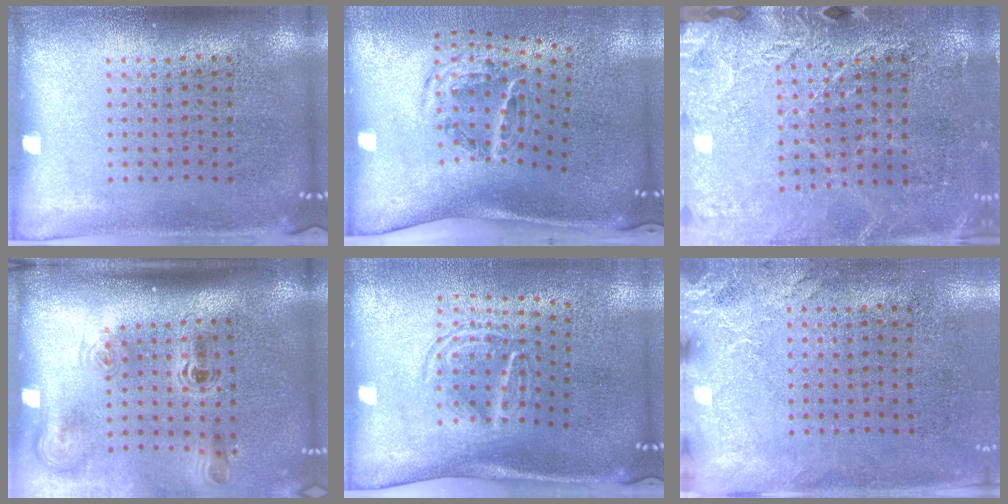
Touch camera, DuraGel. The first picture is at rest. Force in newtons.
{"total": 2.0, "press": 1.2, "slide": 1.6}
{"total": 2.7, "press": 2.7, "slide": 0.4}
{"total": 2.3, "press": 1.5, "slide": 1.7}
{"total": 1.7, "press": 1.1, "slide": 1.2}
{"total": 2.6, "press": 2.1, "slide": 1.5}